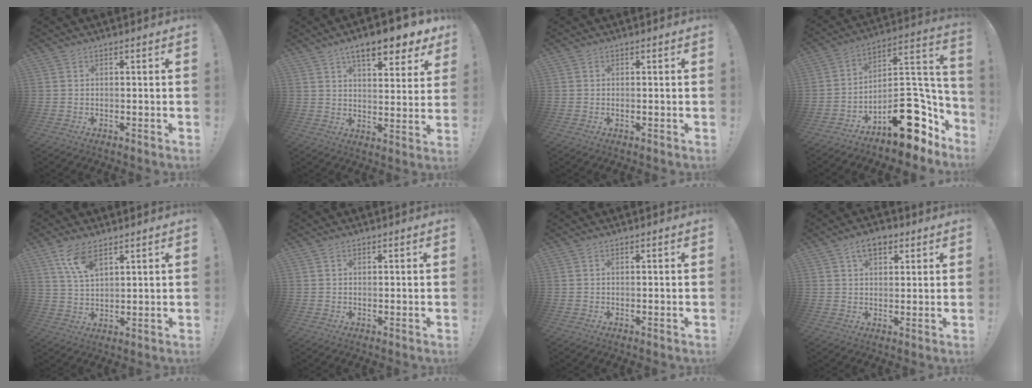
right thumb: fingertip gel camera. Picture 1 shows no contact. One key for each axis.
{"total": 11.7, "fx": 7.9, "fy": 3.1, "fz": 8.1, "tx": -0.118, "ty": -0.050, "tz": 0.130}
{"total": 0.0}
{"total": 17.8, "fx": -9.5, "fy": 9.3, "fz": 11.8, "tx": -0.115, "ty": 0.050, "tz": -0.143}
{"total": 8.2, "fx": 5.4, "fy": 3.4, "fz": 5.1, "tx": -0.088, "ty": -0.024, "tz": 0.098}
{"total": 0.7, "fx": 0.5, "fy": 0.4, "fz": 0.0, "tx": 0.006, "ty": -0.002, "tz": 0.009}
{"total": 0.0}
{"total": 6.6, "fx": 3.5, "fy": 4.0, "fz": 3.8, "tx": -0.053, "ty": -0.005, "tz": 0.063}